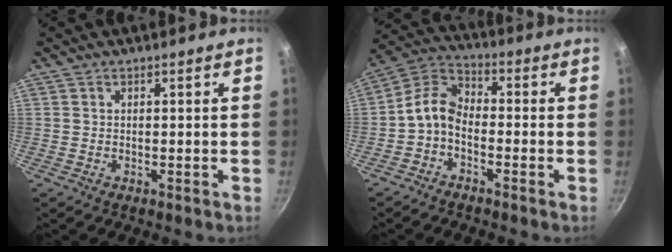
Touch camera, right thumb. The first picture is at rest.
{"total": 7.0, "force": [-2.6, 4.3, 5.0], "torque": [-0.102, 0.047, -0.065]}